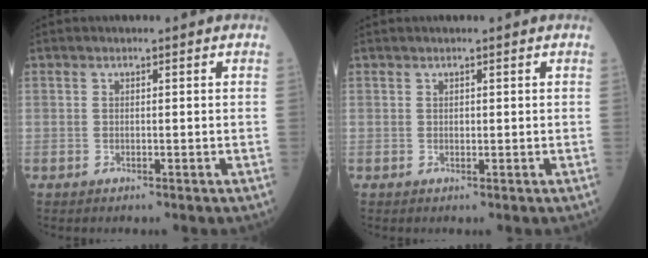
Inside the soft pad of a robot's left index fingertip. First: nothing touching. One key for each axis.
{"total": 1.0, "fx": 0.6, "fy": 0.6, "fz": 0.5, "tx": -0.008, "ty": 0.003, "tz": 0.010}